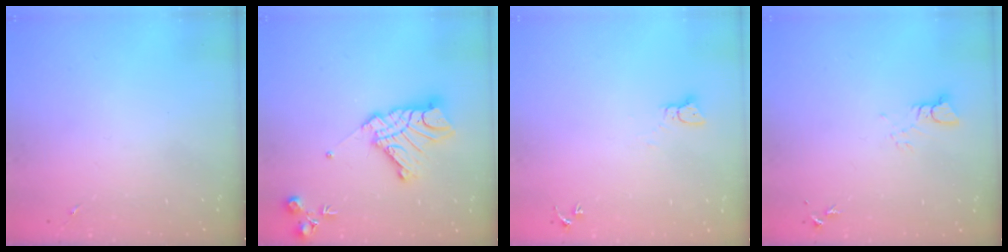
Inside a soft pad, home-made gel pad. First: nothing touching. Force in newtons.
{"total": 16.4, "press": 16.3, "slide": 1.4}
{"total": 2.3, "press": 2.3, "slide": 0.2}
{"total": 3.4, "press": 3.4, "slide": 0.3}